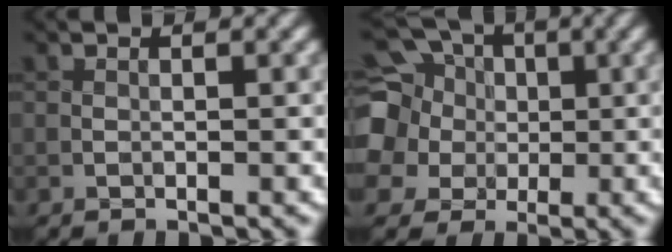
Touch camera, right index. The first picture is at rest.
{"total": 12.1, "force": [2.3, 10.6, 5.3], "torque": [-0.149, 0.024, 0.012]}